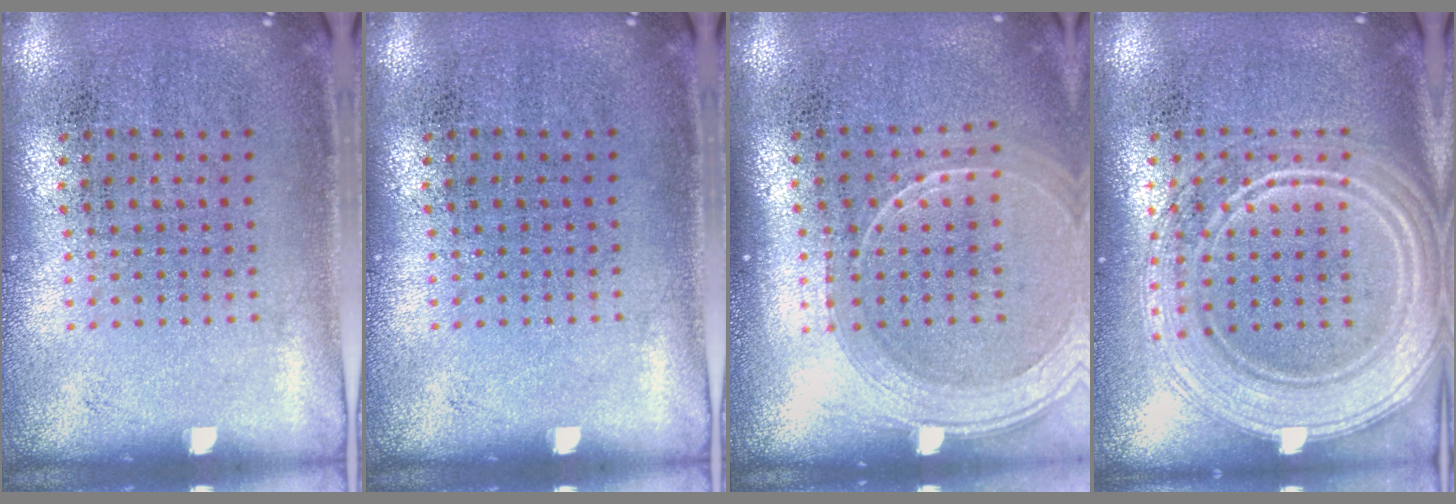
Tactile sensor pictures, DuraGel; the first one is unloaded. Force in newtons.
{"total": 0.0}
{"total": 2.0, "press": 1.8, "slide": 0.8}
{"total": 3.5, "press": 3.5, "slide": 0.5}